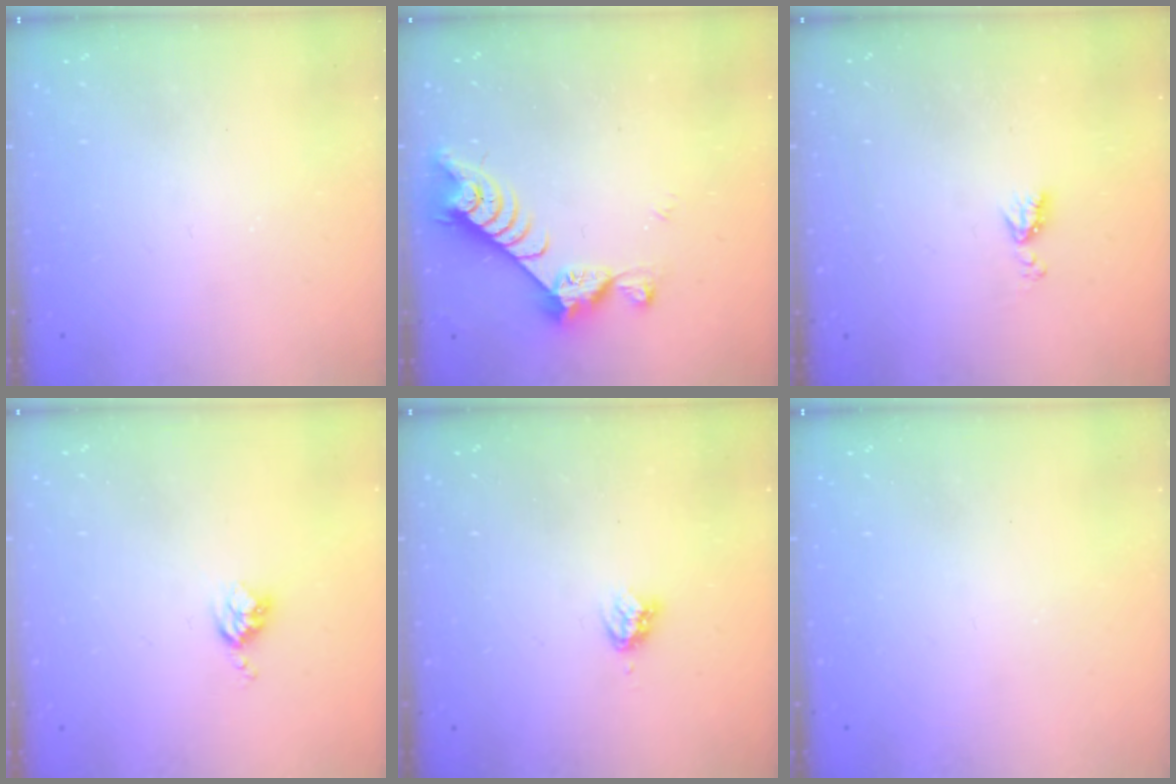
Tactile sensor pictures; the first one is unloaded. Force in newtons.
{"total": 7.2, "press": 7.2, "slide": 1.0}
{"total": 5.6, "press": 5.5, "slide": 0.8}
{"total": 3.6, "press": 3.6, "slide": 0.6}
{"total": 3.3, "press": 3.3, "slide": 0.4}
{"total": 0.0}